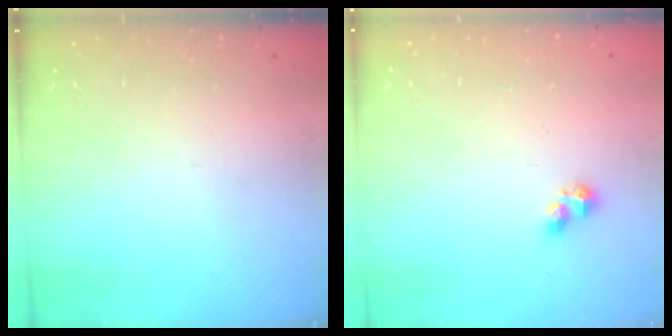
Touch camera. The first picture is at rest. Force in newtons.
{"total": 1.8, "press": 1.7, "slide": 0.5}